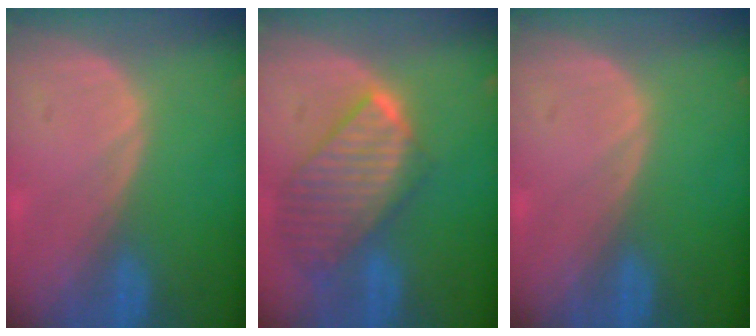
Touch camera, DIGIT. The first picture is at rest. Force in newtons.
{"total": 9.7, "press": 8.4, "slide": 4.9}
{"total": 0.0}